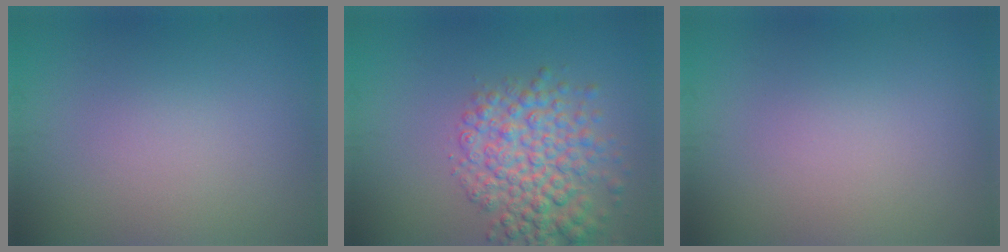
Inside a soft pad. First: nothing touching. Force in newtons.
{"total": 6.3, "press": 6.2, "slide": 0.2}
{"total": 0.0}